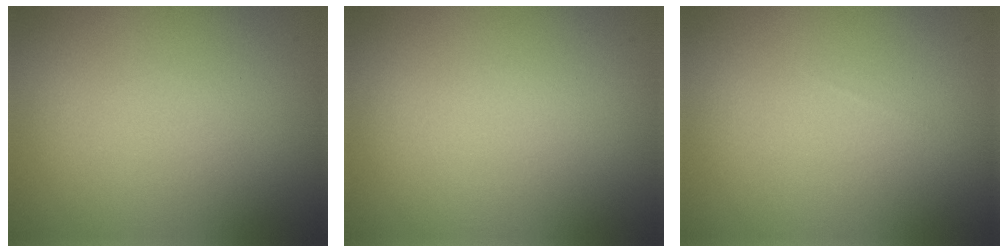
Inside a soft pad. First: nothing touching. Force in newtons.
{"total": 0.0}
{"total": 0.0}